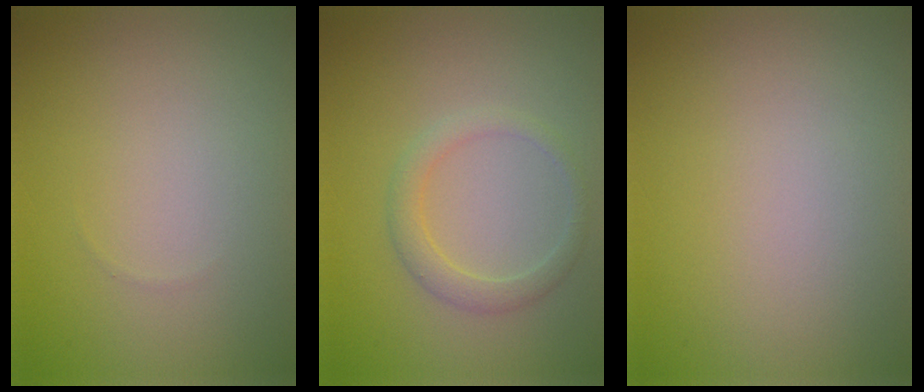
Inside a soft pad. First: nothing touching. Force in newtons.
{"total": 2.0, "press": 2.0, "slide": 0.1}
{"total": 0.0}